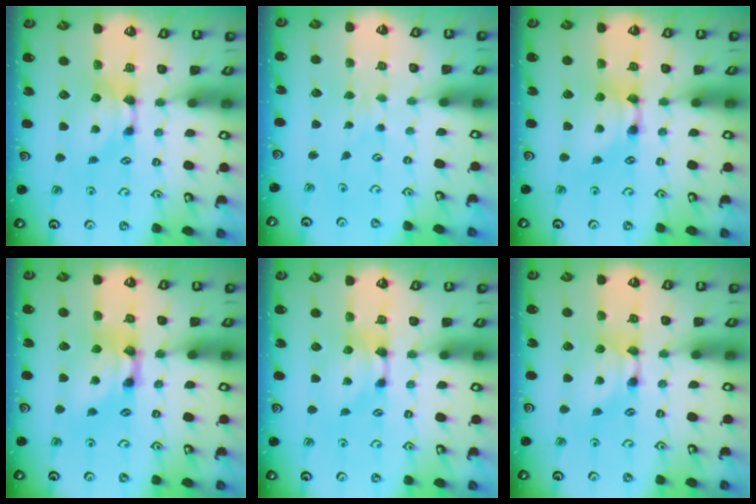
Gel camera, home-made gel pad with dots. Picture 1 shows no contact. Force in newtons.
{"total": 4.0, "press": 4.0, "slide": 0.0}
{"total": 1.9, "press": 1.9, "slide": 0.1}
{"total": 3.6, "press": 3.6, "slide": 0.3}
{"total": 0.0}
{"total": 1.6, "press": 1.6, "slide": 0.2}